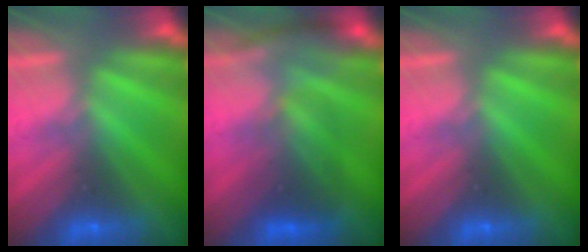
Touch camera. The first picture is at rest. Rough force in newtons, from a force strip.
{"total": 2.8}
{"total": 0.0}